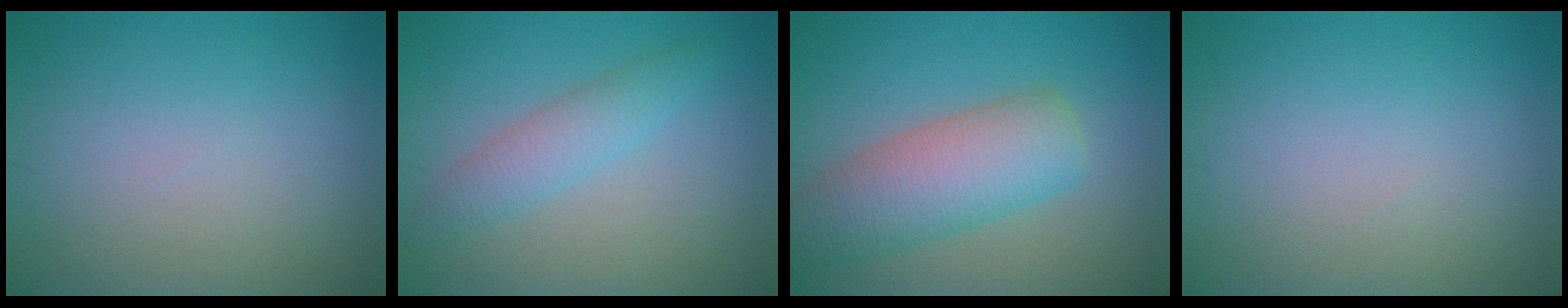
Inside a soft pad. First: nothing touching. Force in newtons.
{"total": 2.8, "press": 2.8, "slide": 0.0}
{"total": 6.8, "press": 6.8, "slide": 0.5}
{"total": 0.0}